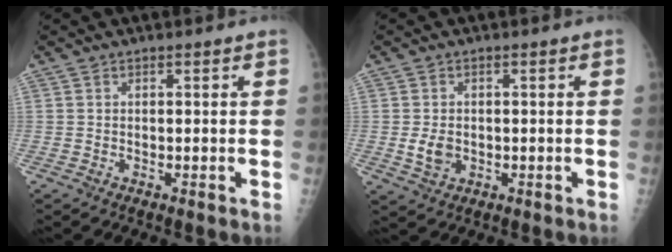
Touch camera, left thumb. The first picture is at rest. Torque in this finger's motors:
{"motor_torque": [0.01, -0.01, 0.41, 0.00, 0.04]}